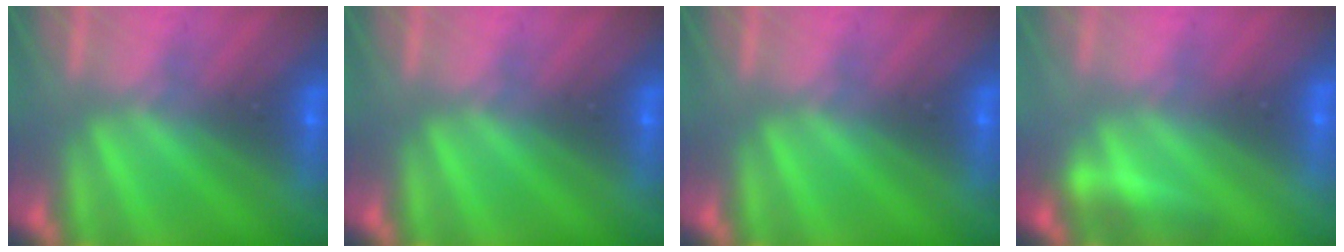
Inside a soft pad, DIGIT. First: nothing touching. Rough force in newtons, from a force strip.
{"total": 0.0}
{"total": 0.0}
{"total": 2.9}